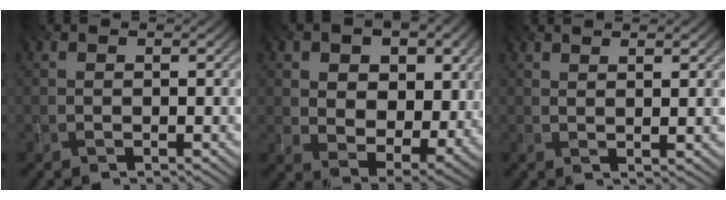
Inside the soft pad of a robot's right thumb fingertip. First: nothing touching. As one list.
[{"total": 10.7, "force": [3.1, 7.4, 7.1], "torque": [-0.130, -0.013, 0.036]}, {"total": 2.4, "force": [1.8, 0.0, 1.7], "torque": [-0.021, -0.003, 0.029]}]